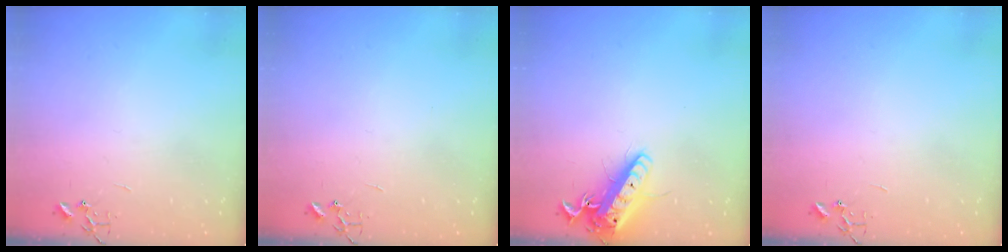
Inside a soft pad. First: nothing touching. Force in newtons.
{"total": 0.0}
{"total": 15.2, "press": 14.9, "slide": 3.0}
{"total": 0.0}